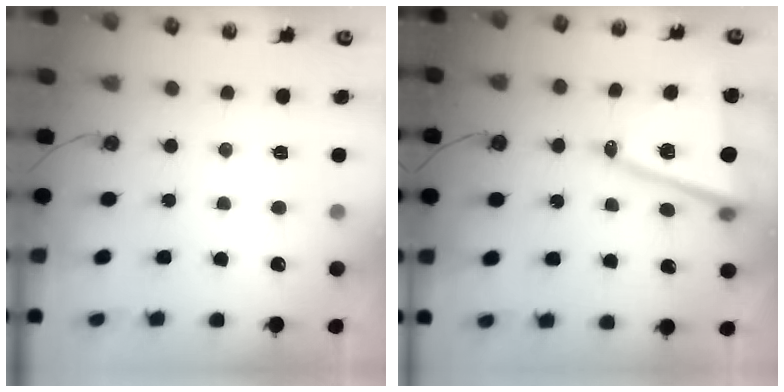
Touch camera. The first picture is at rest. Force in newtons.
{"total": 14.1, "press": 13.9, "slide": 2.5}